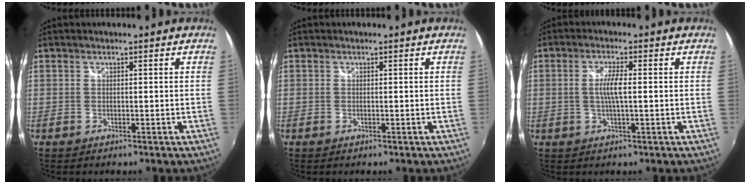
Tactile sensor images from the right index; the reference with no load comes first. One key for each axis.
{"total": 0.0}
{"total": 4.3, "fx": 0.0, "fy": 0.4, "fz": 4.3, "tx": -0.081, "ty": 0.000, "tz": 0.000}